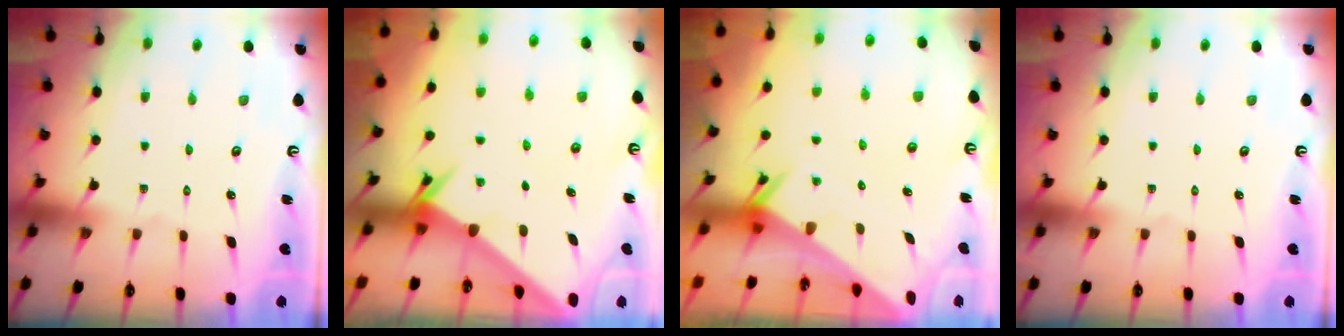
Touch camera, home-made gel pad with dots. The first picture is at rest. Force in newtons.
{"total": 2.3, "press": 2.3, "slide": 0.3}
{"total": 2.7, "press": 2.7, "slide": 0.1}
{"total": 0.0}